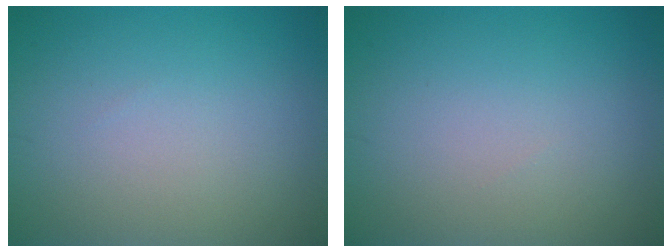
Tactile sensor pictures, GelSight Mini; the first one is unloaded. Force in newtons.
{"total": 0.0}